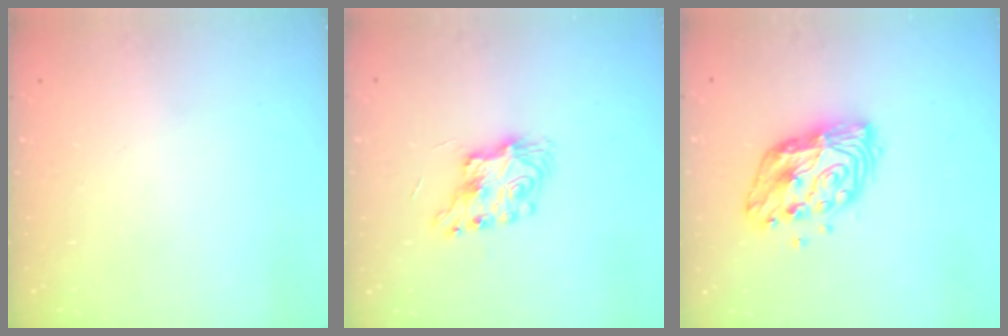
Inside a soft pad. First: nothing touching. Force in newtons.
{"total": 7.9, "press": 7.9, "slide": 0.3}
{"total": 12.7, "press": 12.6, "slide": 1.0}